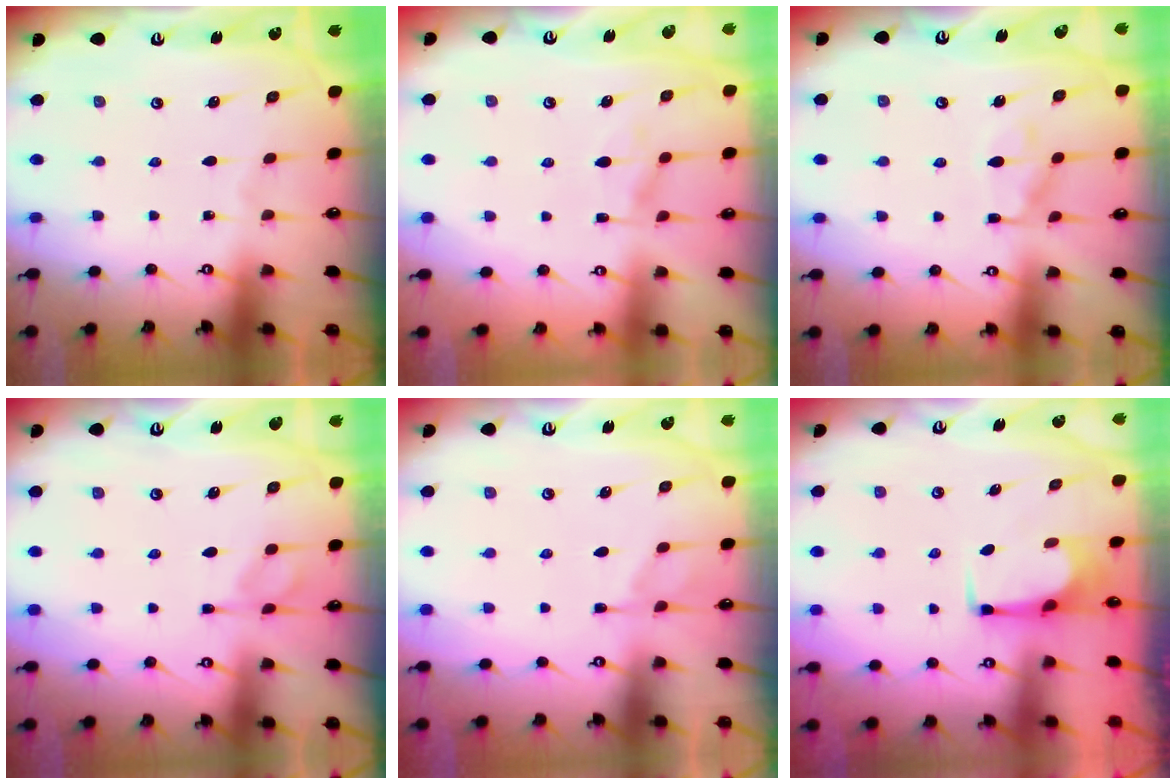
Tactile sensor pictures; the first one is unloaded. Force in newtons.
{"total": 1.2, "press": 0.0, "slide": 1.2}
{"total": 9.0, "press": 9.0, "slide": 0.7}
{"total": 5.0, "press": 4.9, "slide": 0.7}
{"total": 0.9, "press": 0.1, "slide": 0.9}
{"total": 2.4, "press": 2.4, "slide": 0.4}